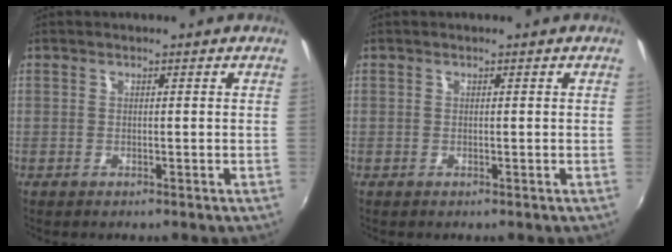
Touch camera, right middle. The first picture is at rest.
{"total": 0.0}